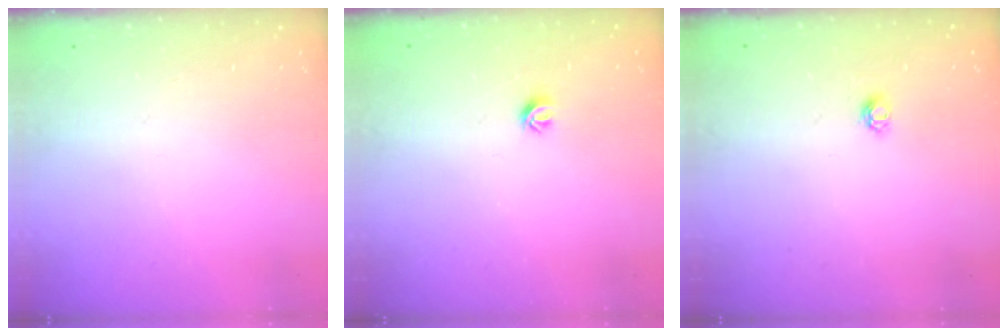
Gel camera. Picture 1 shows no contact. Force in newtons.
{"total": 4.9, "press": 4.8, "slide": 0.9}
{"total": 4.2, "press": 4.1, "slide": 0.4}